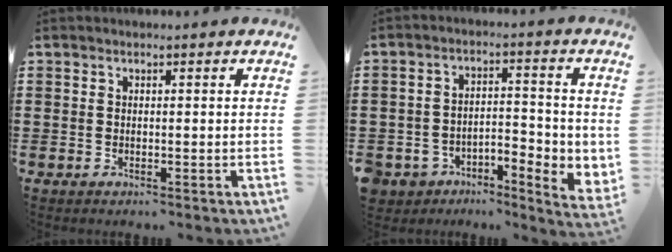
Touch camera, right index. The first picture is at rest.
{"total": 4.4, "force": [-3.0, 2.4, 2.1], "torque": [-0.046, 0.007, -0.062]}